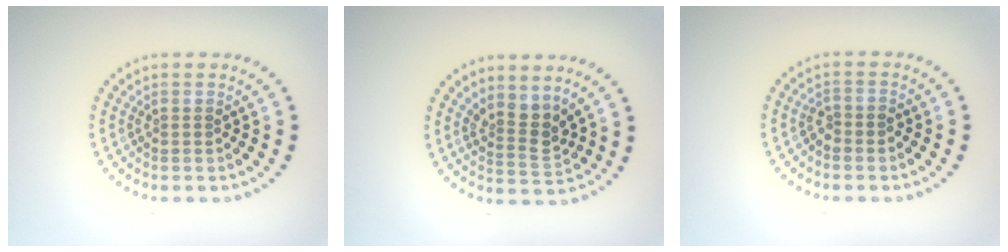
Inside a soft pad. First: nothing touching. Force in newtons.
{"total": 2.6, "press": 1.9, "slide": 1.7}
{"total": 1.1, "press": 0.9, "slide": 0.5}